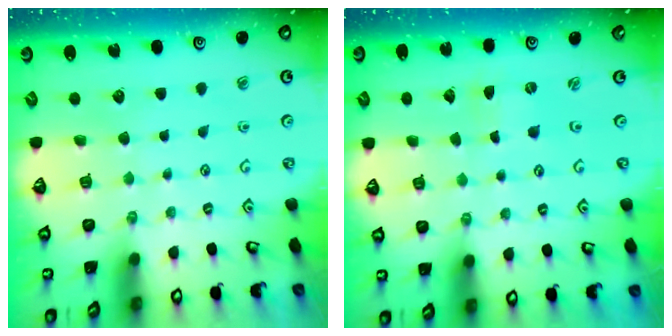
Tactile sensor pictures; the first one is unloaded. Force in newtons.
{"total": 0.0}